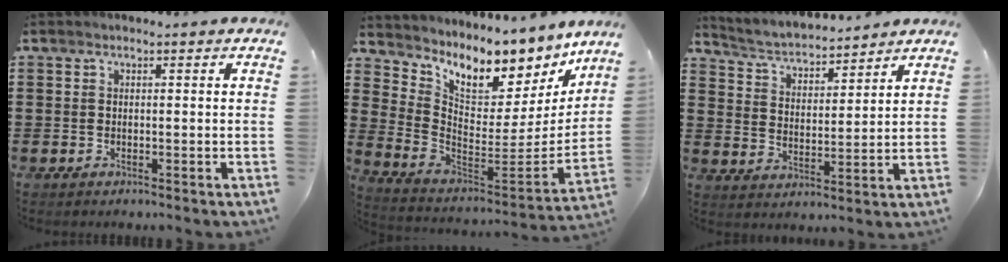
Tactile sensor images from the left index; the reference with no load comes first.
{"total": 8.6, "force": [7.6, 2.6, 3.0], "torque": [-0.097, -0.069, 0.132]}
{"total": 4.1, "force": [4.0, 0.3, 0.7], "torque": [-0.035, -0.026, 0.066]}